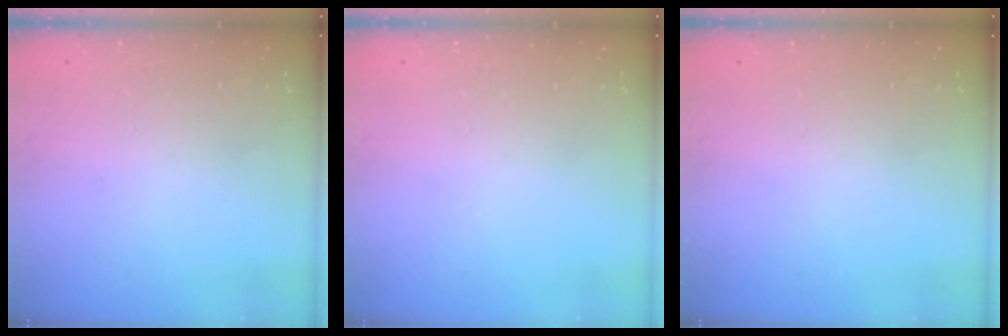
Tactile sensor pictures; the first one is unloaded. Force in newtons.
{"total": 0.0}
{"total": 0.0}